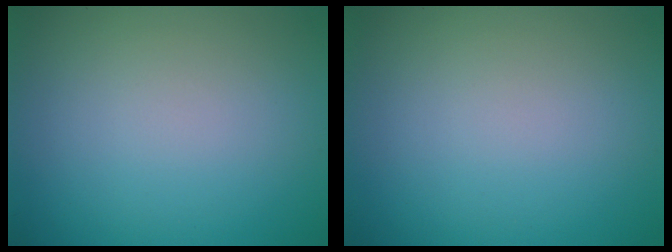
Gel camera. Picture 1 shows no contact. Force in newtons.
{"total": 0.0}